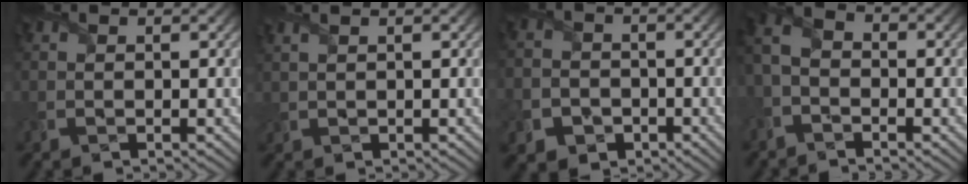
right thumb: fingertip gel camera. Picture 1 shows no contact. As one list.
[{"total": 1.5, "force": [1.1, 0.1, 1.0], "torque": [-0.029, 0.006, 0.029]}, {"total": 6.2, "force": [-3.1, 5.1, 1.7], "torque": [-0.054, -0.019, -0.070]}, {"total": 4.9, "force": [-2.3, 3.1, 2.9], "torque": [-0.071, 0.005, -0.052]}]